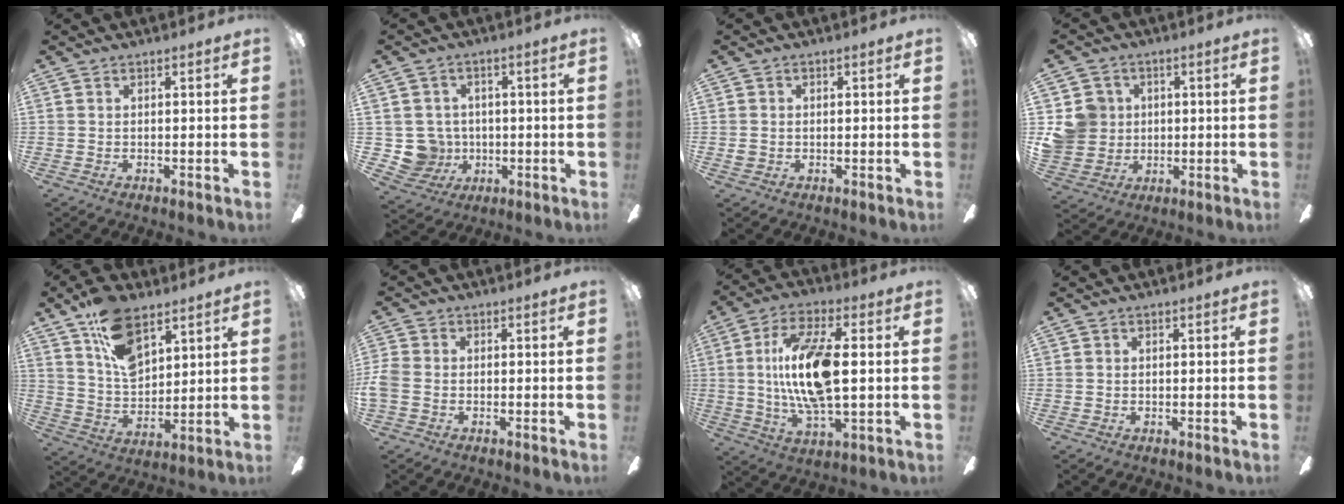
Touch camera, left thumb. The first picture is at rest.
{"total": 7.8, "force": [-0.4, 7.7, 1.2], "torque": [-0.063, 0.003, 0.001]}
{"total": 1.1, "force": [-0.2, 1.1, 0.1], "torque": [-0.002, 0.004, -0.005]}
{"total": 8.9, "force": [1.0, 8.6, 2.0], "torque": [-0.059, 0.011, 0.026]}
{"total": 14.7, "force": [8.8, 8.1, 8.5], "torque": [-0.145, -0.033, 0.164]}
{"total": 3.8, "force": [-1.3, 2.7, 2.3], "torque": [-0.056, 0.005, -0.026]}
{"total": 17.0, "force": [1.6, 7.0, 15.4], "torque": [-0.321, -0.001, 0.021]}
{"total": 0.0}